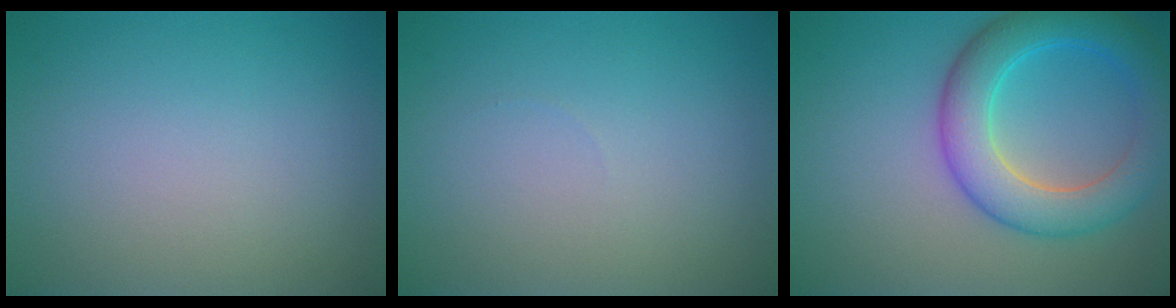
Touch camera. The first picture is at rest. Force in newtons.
{"total": 0.0}
{"total": 6.7, "press": 6.6, "slide": 0.3}